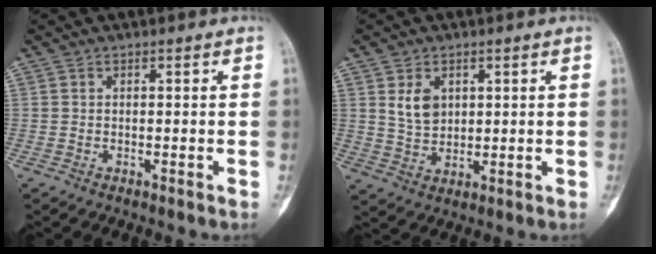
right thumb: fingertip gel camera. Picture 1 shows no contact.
{"total": 5.4, "force": [1.9, 3.8, 3.3], "torque": [-0.042, -0.014, 0.043]}